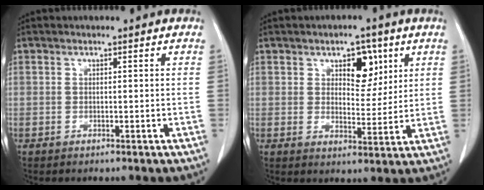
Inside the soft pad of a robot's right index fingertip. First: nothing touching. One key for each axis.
{"total": 6.2, "fx": 2.9, "fy": 3.3, "fz": 4.3, "tx": -0.057, "ty": 0.005, "tz": 0.045}